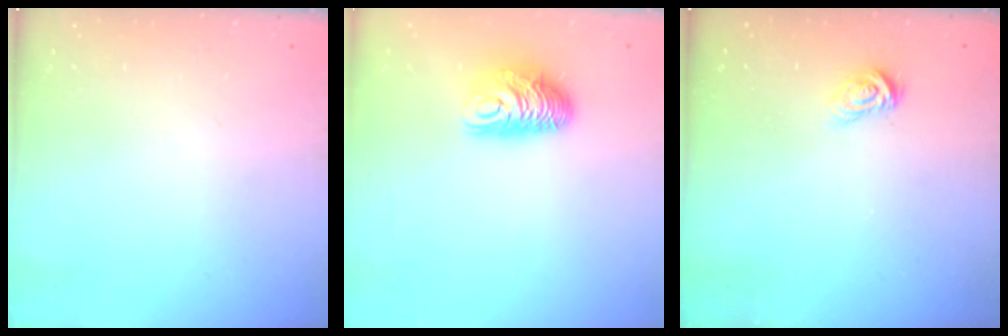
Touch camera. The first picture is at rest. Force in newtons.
{"total": 9.8, "press": 9.8, "slide": 0.5}
{"total": 3.4, "press": 3.3, "slide": 0.5}